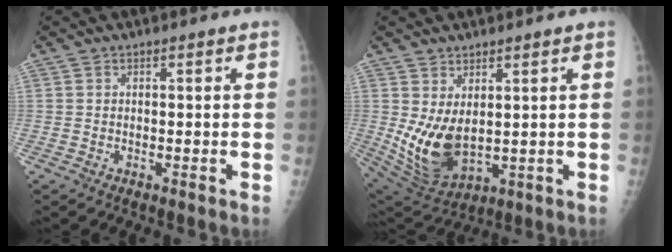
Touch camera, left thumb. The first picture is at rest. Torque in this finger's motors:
{"motor_torque": [-0.11, 0.70, 0.90, -0.25, 0.14]}